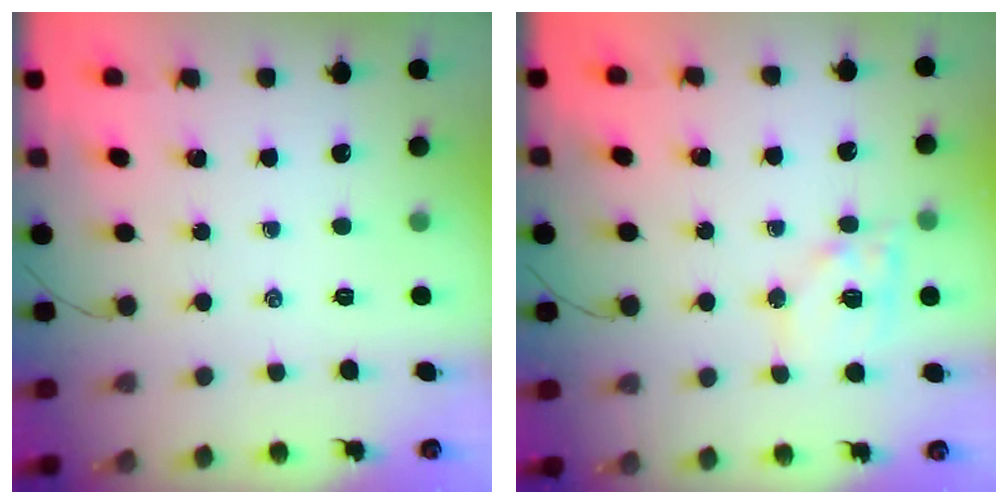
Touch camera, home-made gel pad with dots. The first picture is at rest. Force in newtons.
{"total": 11.3, "press": 11.1, "slide": 1.8}